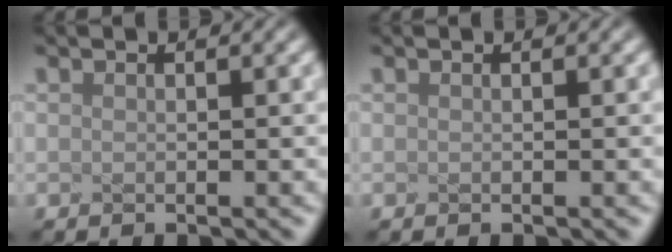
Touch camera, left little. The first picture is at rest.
{"total": 0.0}